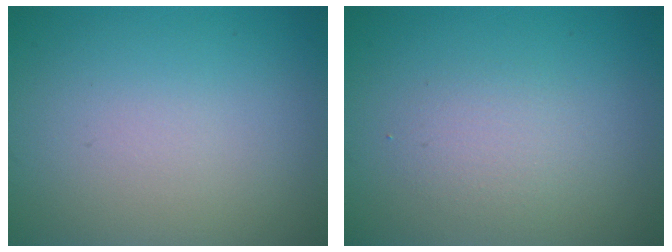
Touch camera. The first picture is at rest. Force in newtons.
{"total": 1.8, "press": 1.8, "slide": 0.1}